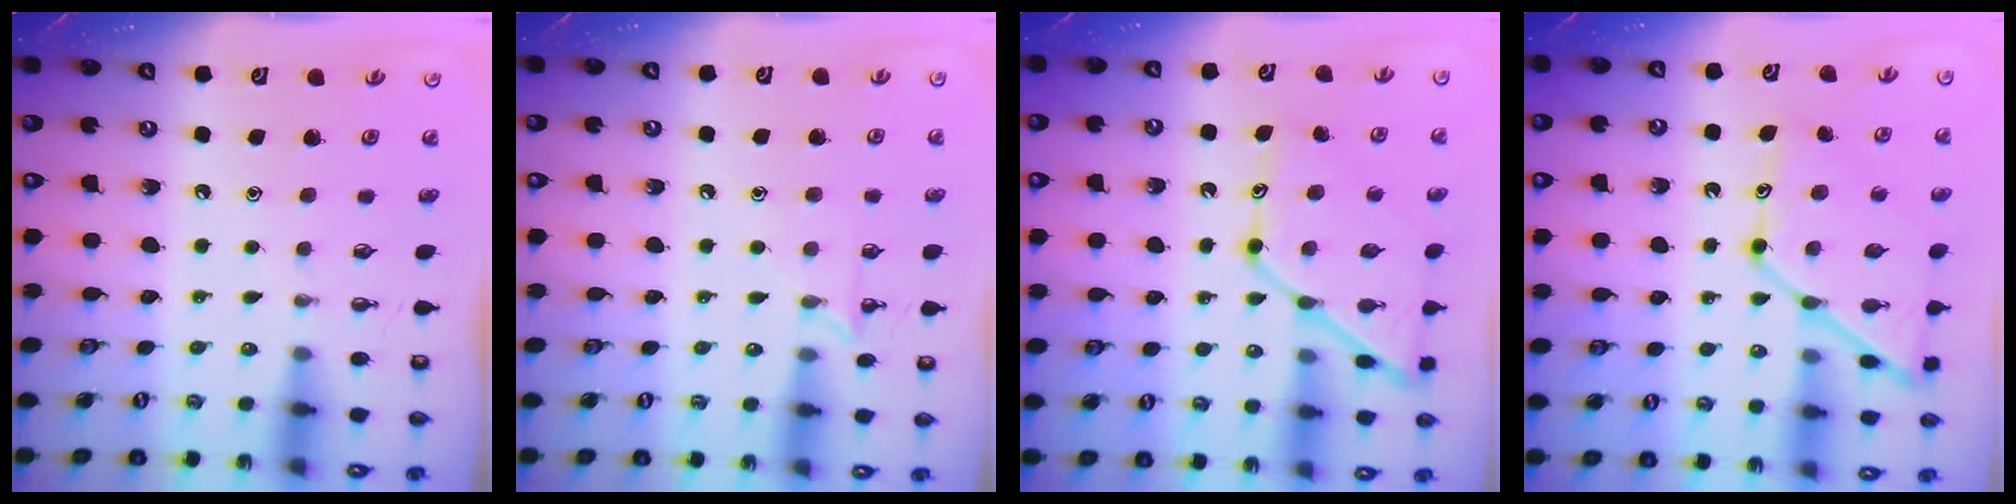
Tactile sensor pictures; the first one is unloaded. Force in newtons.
{"total": 6.2, "press": 6.2, "slide": 0.6}
{"total": 15.4, "press": 15.3, "slide": 1.3}
{"total": 15.4, "press": 15.3, "slide": 1.3}